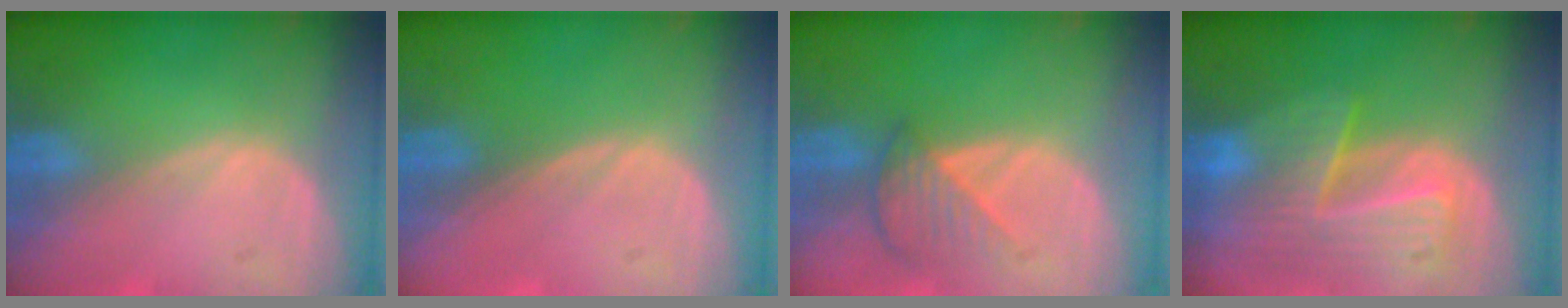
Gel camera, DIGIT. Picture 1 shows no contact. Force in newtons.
{"total": 0.0}
{"total": 4.6, "press": 4.2, "slide": 1.8}
{"total": 10.0, "press": 8.7, "slide": 4.9}